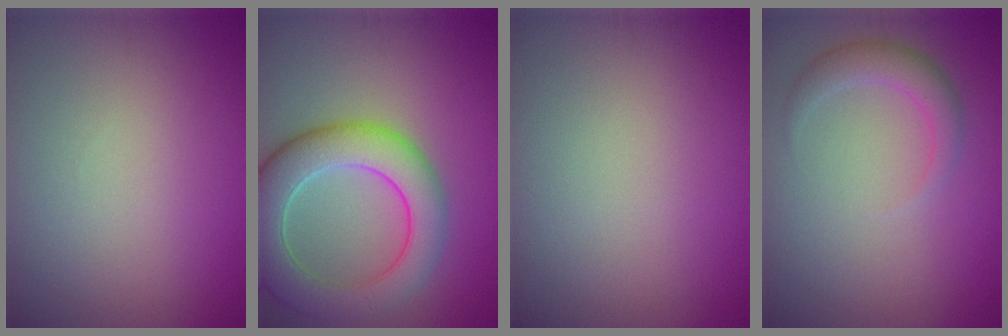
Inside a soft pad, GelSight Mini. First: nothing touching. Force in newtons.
{"total": 8.3, "press": 8.3, "slide": 0.7}
{"total": 0.0}
{"total": 2.4, "press": 2.4, "slide": 0.1}